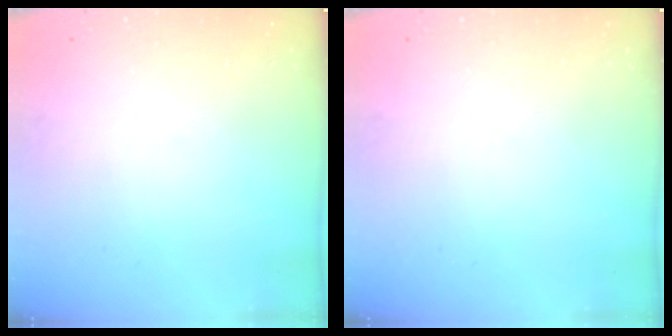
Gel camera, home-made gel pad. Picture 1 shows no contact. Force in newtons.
{"total": 0.0}